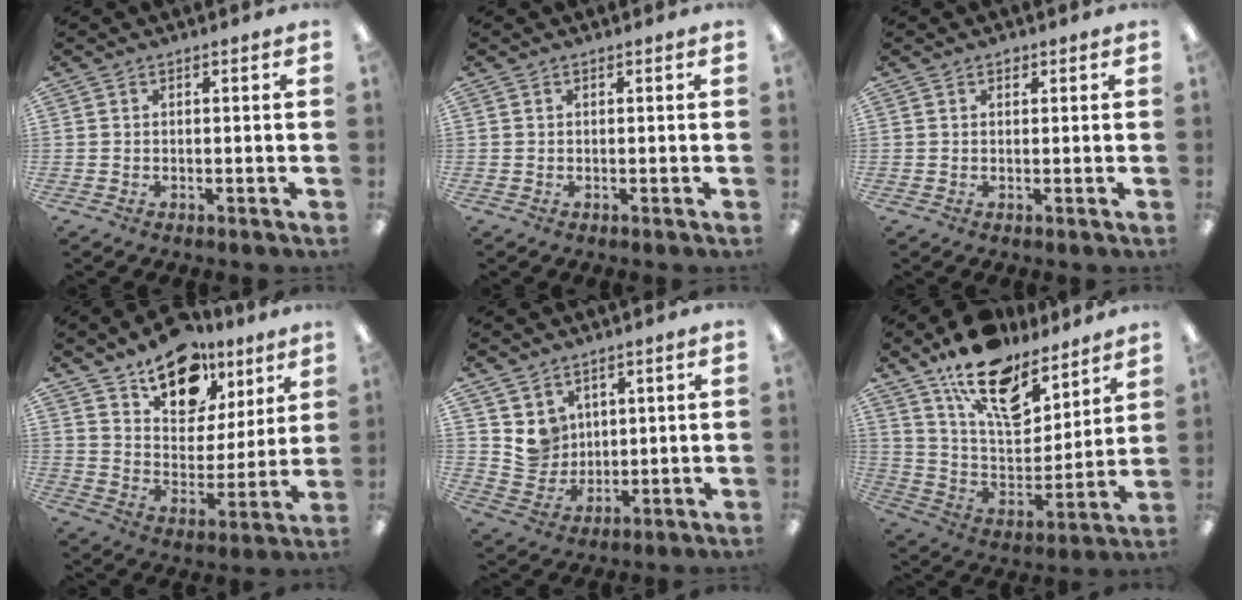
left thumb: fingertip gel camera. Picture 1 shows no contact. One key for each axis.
{"total": 0.0}
{"total": 1.1, "fx": 0.8, "fy": 0.7, "fz": 0.5, "tx": -0.001, "ty": -0.001, "tz": 0.012}
{"total": 16.3, "fx": 11.3, "fy": 9.5, "fz": 6.9, "tx": -0.099, "ty": -0.069, "tz": 0.204}
{"total": 7.2, "fx": 4.3, "fy": 5.7, "fz": 0.3, "tx": -0.018, "ty": -0.026, "tz": 0.086}
{"total": 18.3, "fx": 12.8, "fy": 8.8, "fz": 9.6, "tx": -0.170, "ty": -0.081, "tz": 0.229}